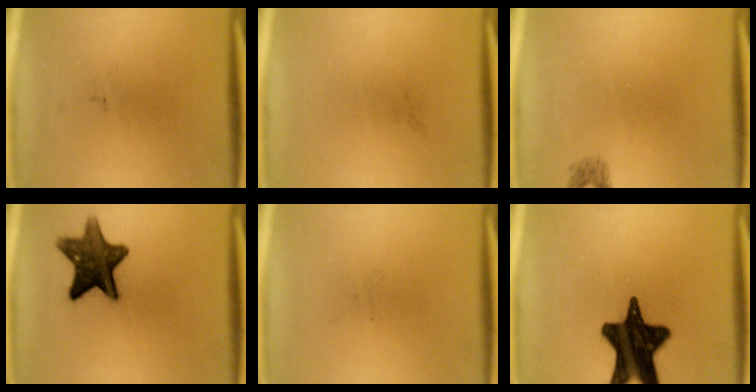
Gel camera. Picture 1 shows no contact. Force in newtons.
{"total": 0.0}
{"total": 1.0}
{"total": 12.0}
{"total": 0.0}
{"total": 18.9}